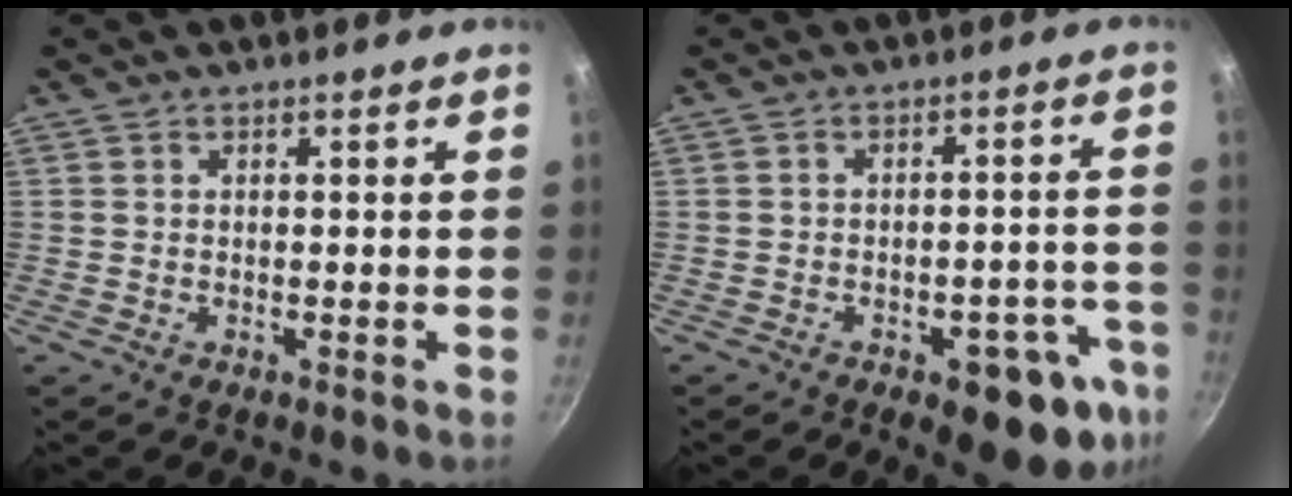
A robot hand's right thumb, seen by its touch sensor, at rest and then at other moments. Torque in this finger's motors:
{"motor_torque": [0.89, 1.06, -0.18, 0.06, 0.17]}